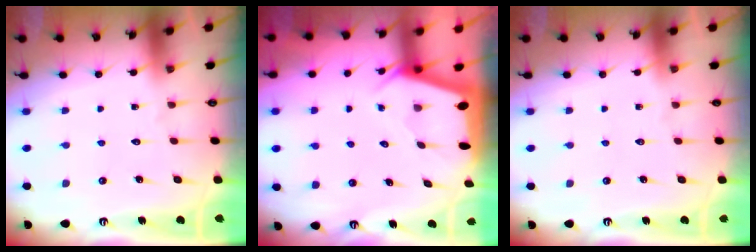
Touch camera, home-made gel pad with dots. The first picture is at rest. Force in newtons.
{"total": 2.0, "press": 2.0, "slide": 0.2}
{"total": 0.0}